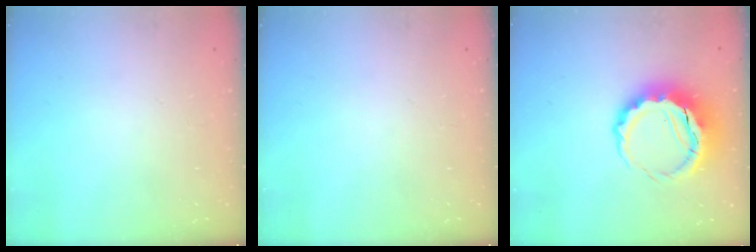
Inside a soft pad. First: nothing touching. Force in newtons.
{"total": 0.0}
{"total": 8.2, "press": 7.9, "slide": 2.0}